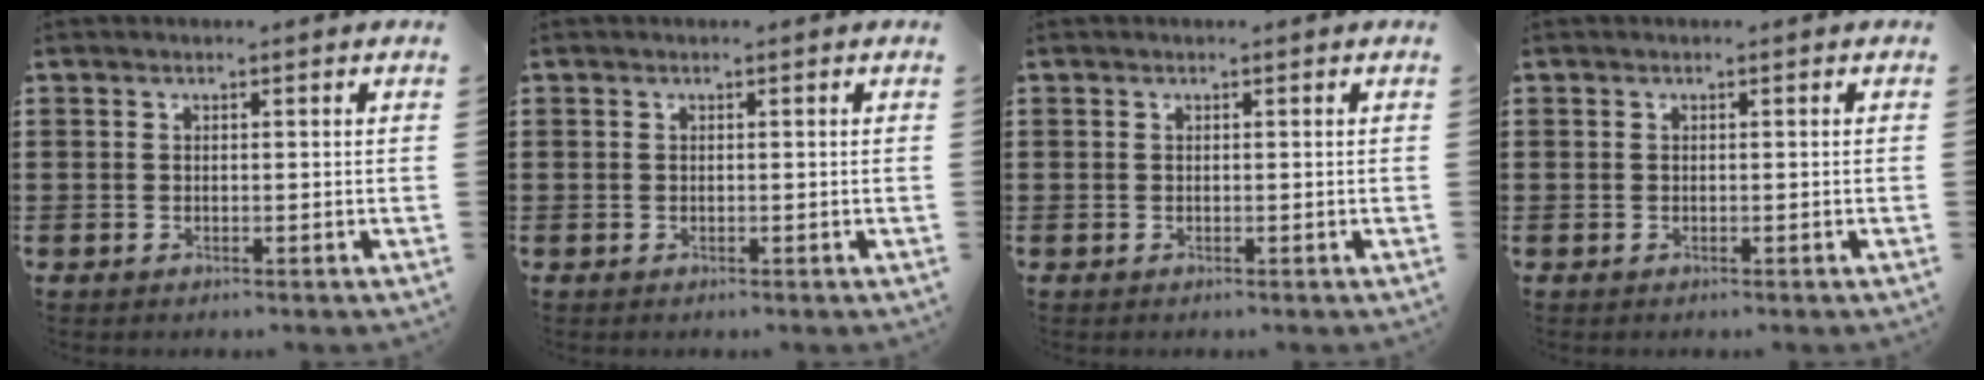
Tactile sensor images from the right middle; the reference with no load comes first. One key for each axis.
{"total": 0.0}
{"total": 0.0}
{"total": 0.0}